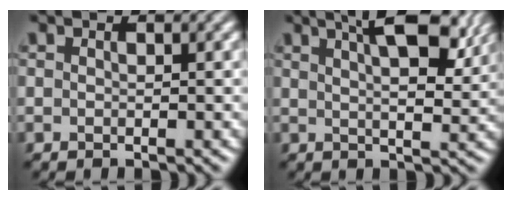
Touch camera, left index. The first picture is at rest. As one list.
[{"total": 9.6, "force": [5.5, 3.3, 7.1], "torque": [-0.076, 0.027, 0.057]}]